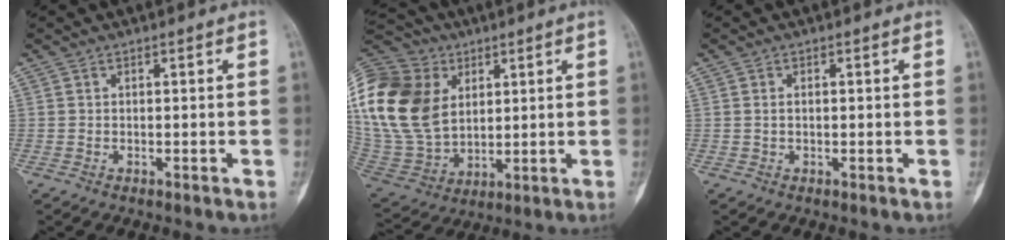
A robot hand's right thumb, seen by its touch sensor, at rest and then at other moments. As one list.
[{"total": 27.5, "force": [7.8, 19.9, 17.3], "torque": [-0.387, 0.014, 0.160]}, {"total": 1.0, "force": [0.0, 0.6, 0.8], "torque": [-0.020, 0.006, 0.001]}]